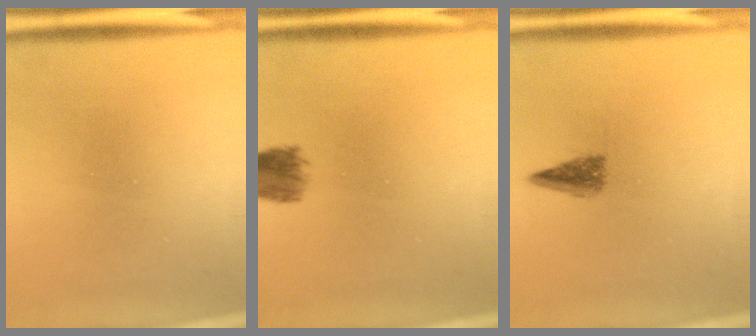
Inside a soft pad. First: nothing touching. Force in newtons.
{"total": 3.9}
{"total": 2.7}